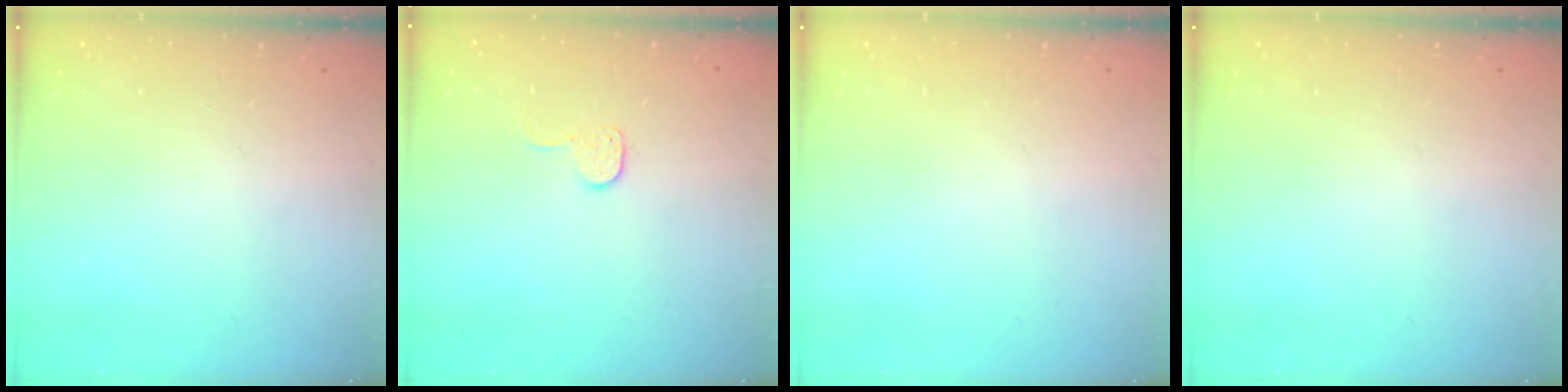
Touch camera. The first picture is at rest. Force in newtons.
{"total": 6.4, "press": 6.4, "slide": 0.4}
{"total": 0.0}
{"total": 0.0}